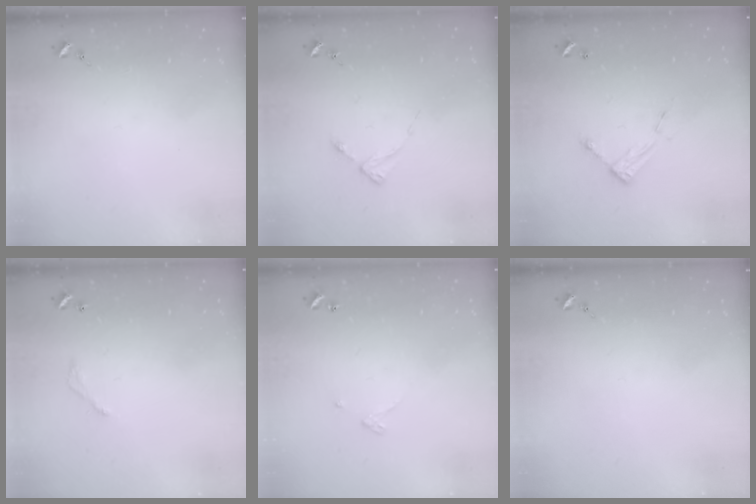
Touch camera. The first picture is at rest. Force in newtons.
{"total": 2.9, "press": 2.8, "slide": 0.4}
{"total": 7.5, "press": 7.5, "slide": 0.3}
{"total": 3.8, "press": 3.8, "slide": 0.2}
{"total": 2.4, "press": 2.4, "slide": 0.2}
{"total": 0.0}